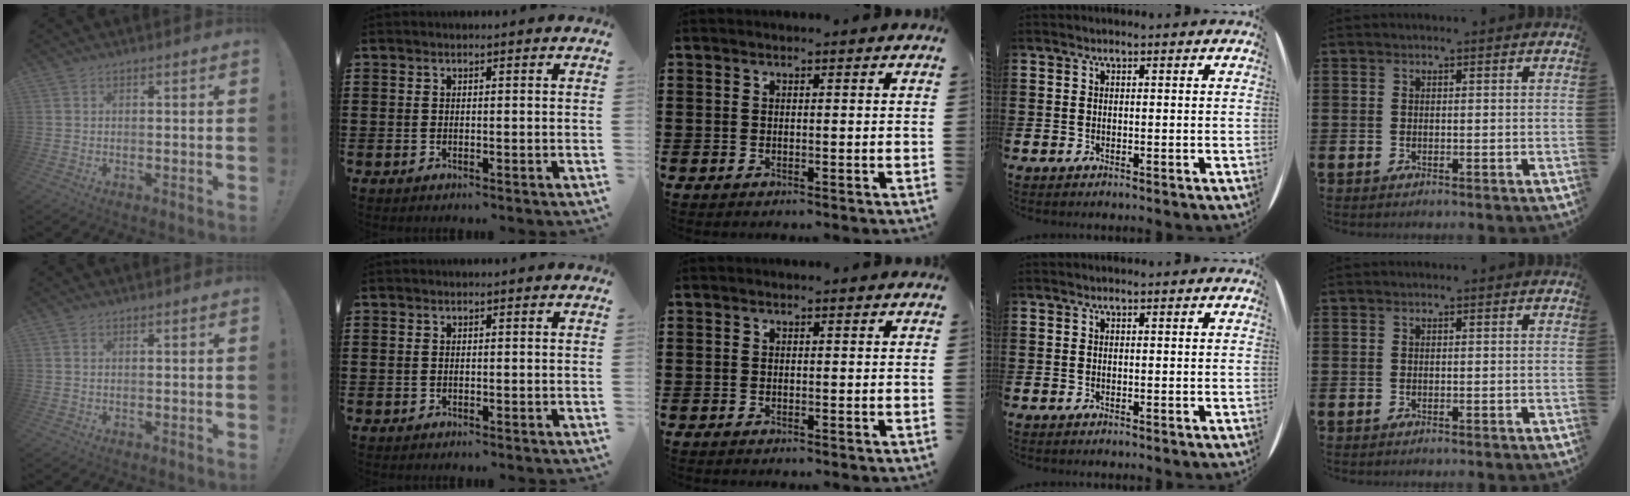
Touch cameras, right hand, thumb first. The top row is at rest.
{"thumb": {"total": 0.6, "force": [0.1, 0.3, 0.4], "torque": [-0.016, 0.004, 0.004]}}